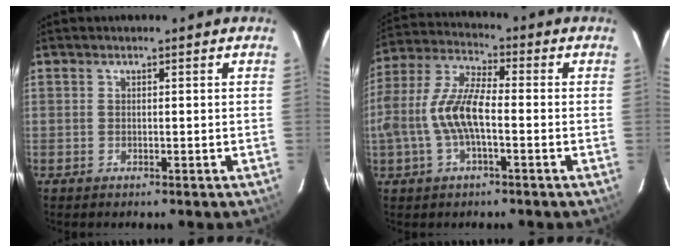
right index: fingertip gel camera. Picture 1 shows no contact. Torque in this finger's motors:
{"motor_torque": [0.47, -0.13, 0.36, 0.21]}